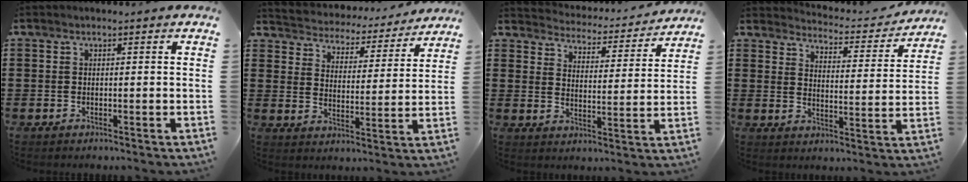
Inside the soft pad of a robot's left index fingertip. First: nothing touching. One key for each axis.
{"total": 3.6, "fx": 3.6, "fy": 0.3, "fz": -0.4, "tx": -0.018, "ty": -0.035, "tz": 0.054}
{"total": 3.8, "fx": 3.7, "fy": 0.0, "fz": -0.3, "tx": -0.021, "ty": -0.036, "tz": 0.059}
{"total": 3.6, "fx": 3.6, "fy": 0.2, "fz": 0.3, "tx": -0.024, "ty": -0.034, "tz": 0.055}